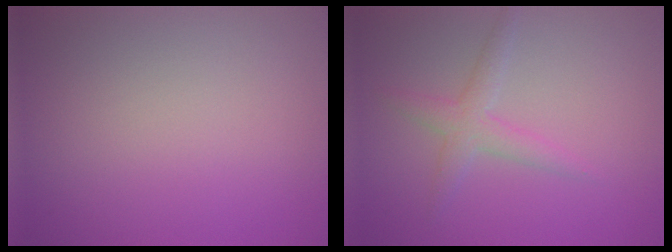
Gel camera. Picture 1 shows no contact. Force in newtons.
{"total": 2.2, "press": 2.2, "slide": 0.1}